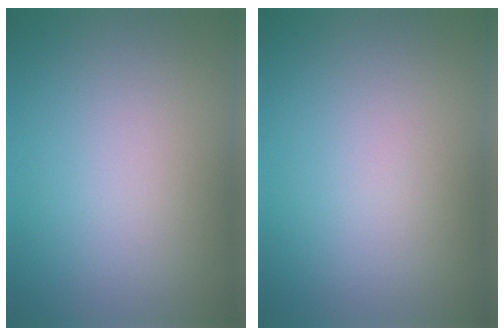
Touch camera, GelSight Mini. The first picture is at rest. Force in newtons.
{"total": 0.0}